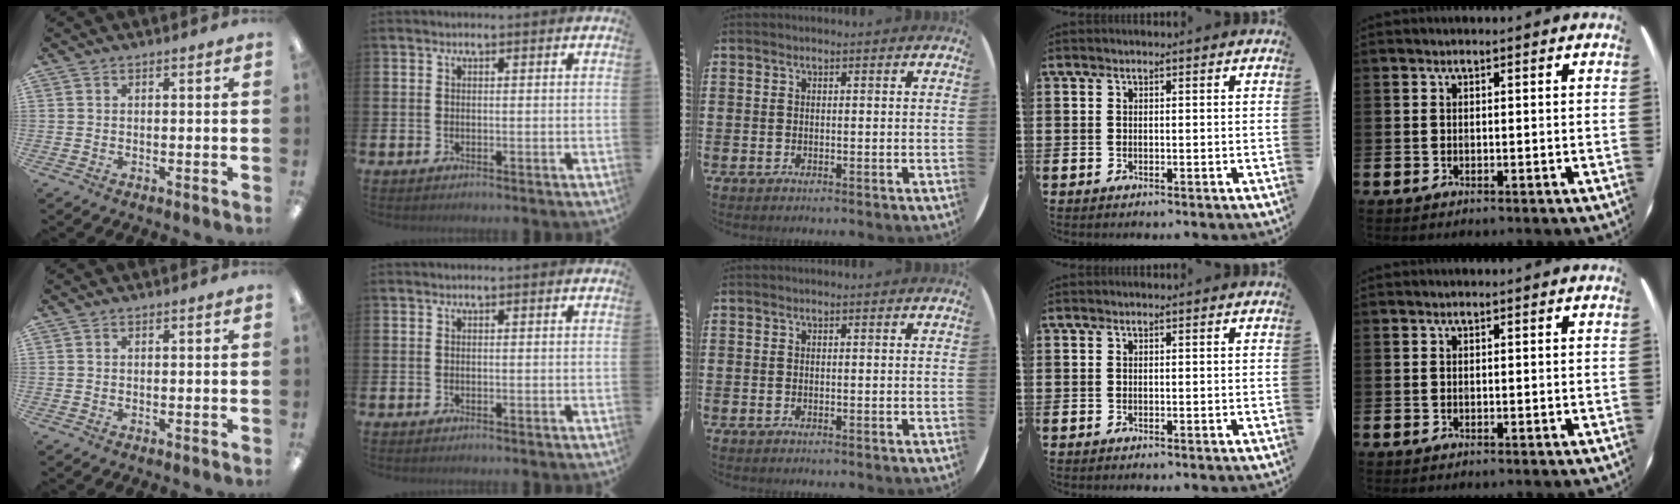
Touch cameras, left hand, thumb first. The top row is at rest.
{}